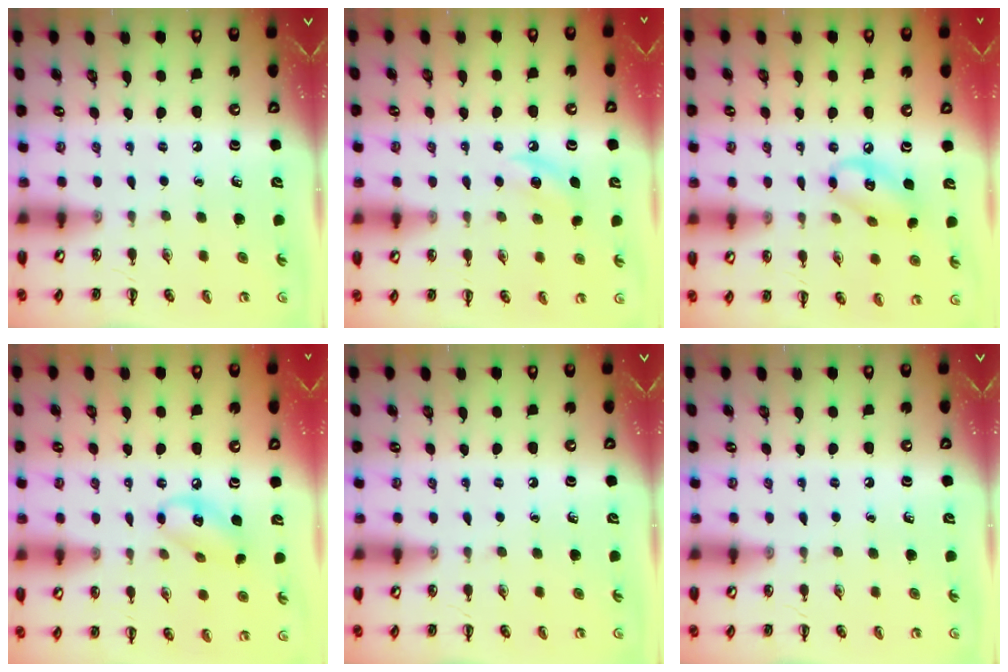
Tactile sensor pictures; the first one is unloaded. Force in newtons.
{"total": 6.4, "press": 6.2, "slide": 1.8}
{"total": 10.1, "press": 9.9, "slide": 1.9}
{"total": 8.7, "press": 8.6, "slide": 1.3}
{"total": 0.0}
{"total": 0.0}